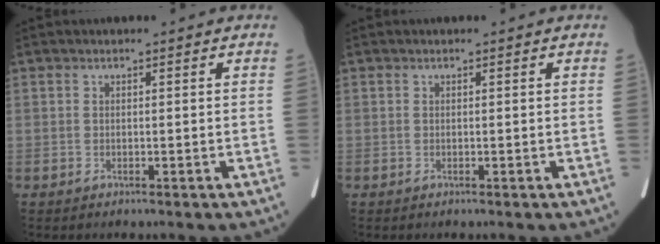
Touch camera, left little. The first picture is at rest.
{"total": 0.0}